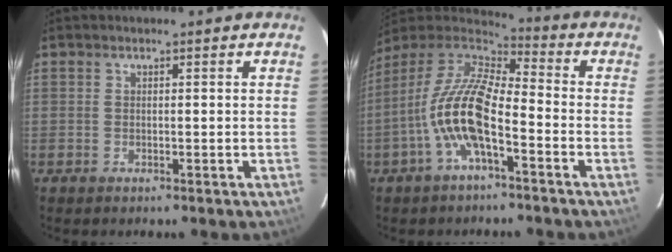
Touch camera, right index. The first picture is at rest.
{"total": 14.3, "force": [-4.9, 4.9, 12.5], "torque": [-0.250, 0.005, -0.103]}